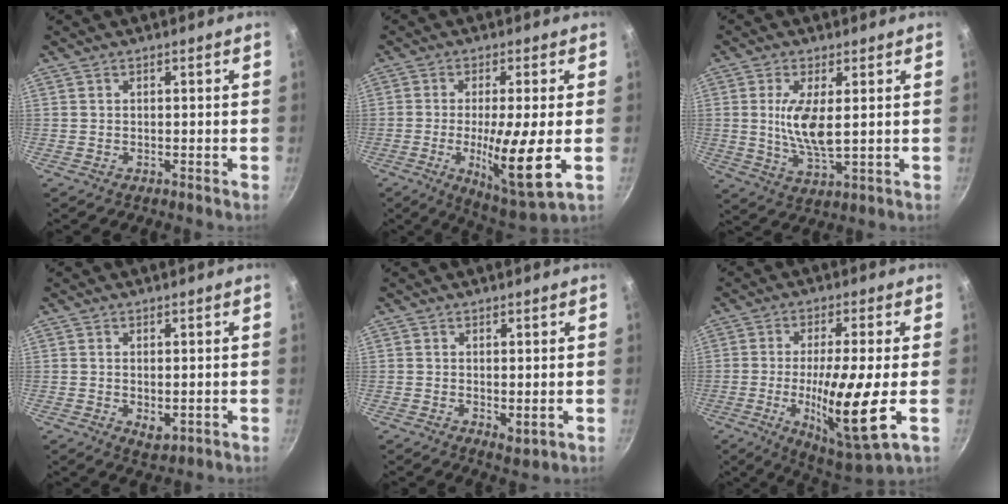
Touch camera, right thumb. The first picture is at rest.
{"total": 13.1, "force": [-2.1, 1.7, 12.8], "torque": [-0.220, -0.018, -0.032]}
{"total": 8.8, "force": [1.2, 3.1, 8.1], "torque": [-0.159, -0.013, 0.028]}
{"total": 3.1, "force": [-0.1, 1.7, 2.6], "torque": [-0.039, -0.012, 0.002]}
{"total": 2.5, "force": [0.4, 1.2, 2.2], "torque": [-0.034, -0.013, 0.007]}
{"total": 15.7, "force": [-2.9, 1.8, 15.4], "torque": [-0.272, -0.012, -0.046]}